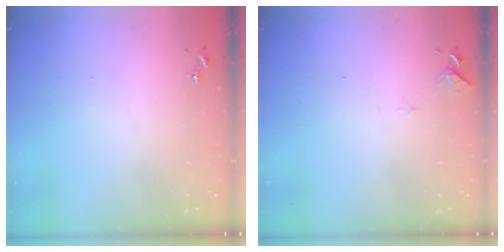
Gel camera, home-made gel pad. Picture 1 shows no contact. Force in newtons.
{"total": 6.2, "press": 6.2, "slide": 0.6}